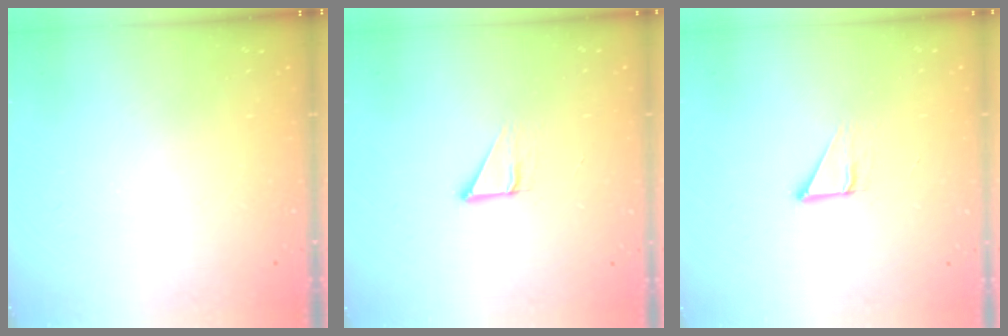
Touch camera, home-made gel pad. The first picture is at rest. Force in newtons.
{"total": 2.9, "press": 2.9, "slide": 0.2}
{"total": 2.9, "press": 2.9, "slide": 0.2}